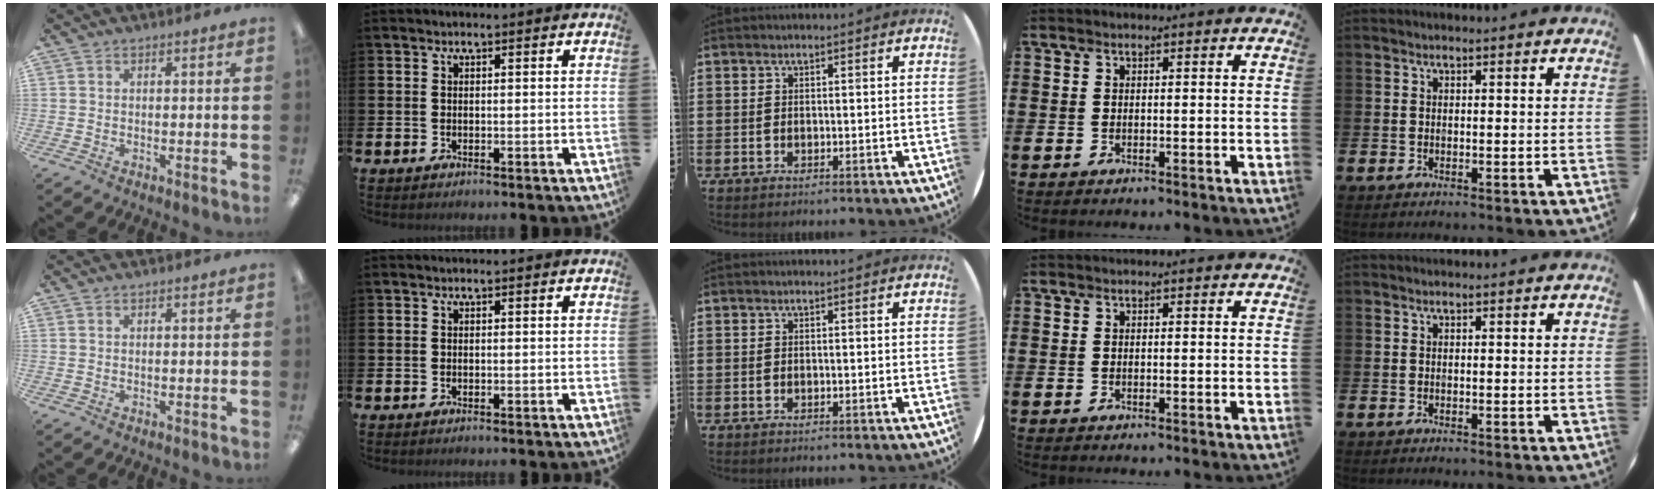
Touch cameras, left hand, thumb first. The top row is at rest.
{}